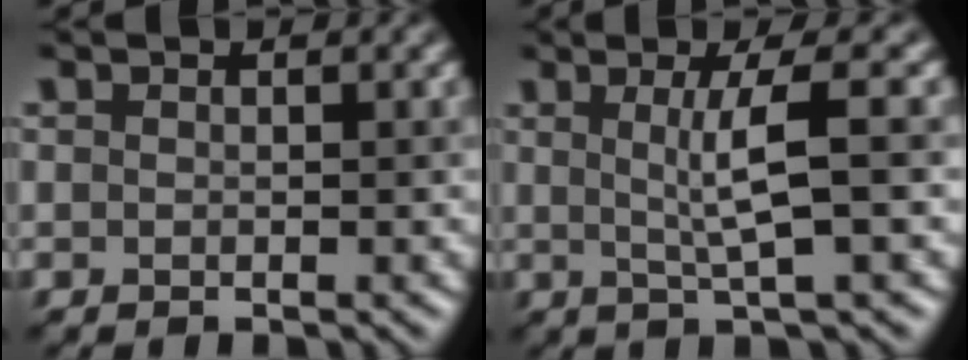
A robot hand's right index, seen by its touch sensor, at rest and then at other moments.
{"total": 4.4, "force": [0.6, 0.4, 4.3], "torque": [-0.069, 0.008, 0.020]}